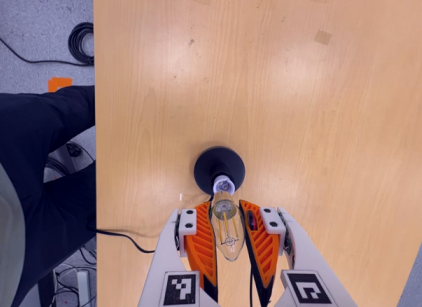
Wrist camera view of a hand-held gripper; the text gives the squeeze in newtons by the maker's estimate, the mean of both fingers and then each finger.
{"total": 23.8, "left": 25.8, "right": 21.8}